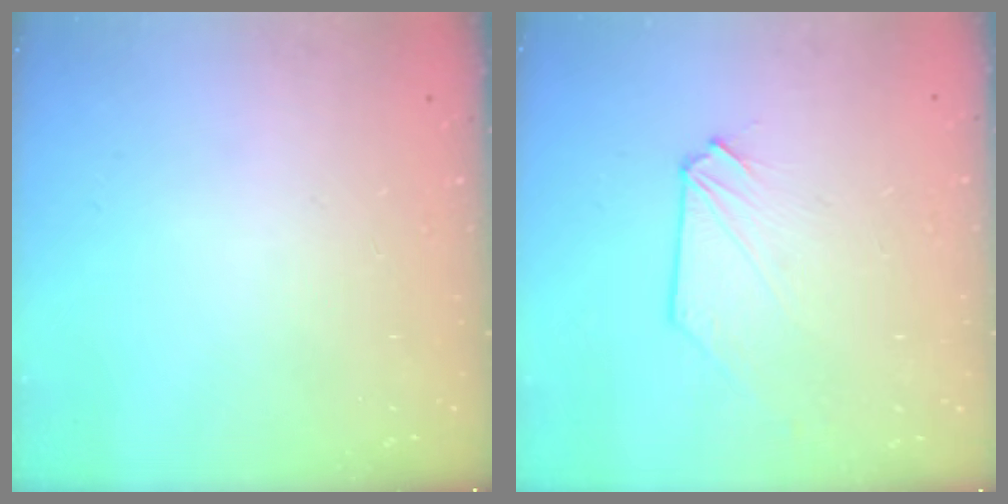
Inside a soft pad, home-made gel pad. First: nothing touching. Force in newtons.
{"total": 0.0}